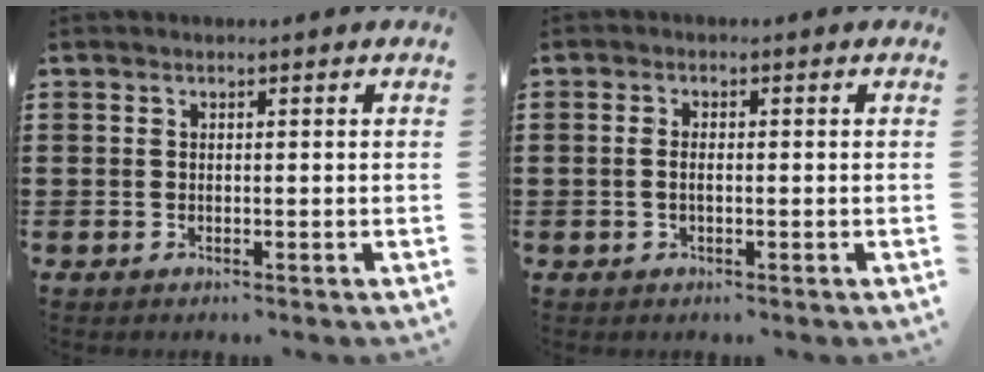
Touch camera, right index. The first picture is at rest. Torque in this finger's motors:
{"motor_torque": [-0.80, 1.14, -0.03, 0.00]}